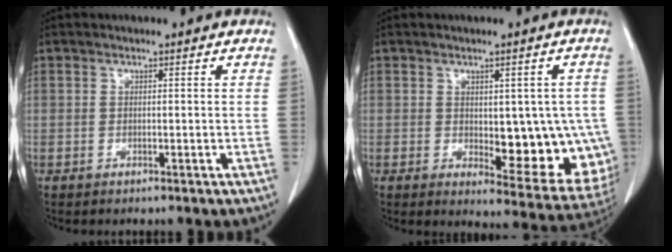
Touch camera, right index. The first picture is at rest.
{"total": 12.7, "force": [-0.9, 5.5, 11.4], "torque": [-0.118, -0.003, 0.005]}